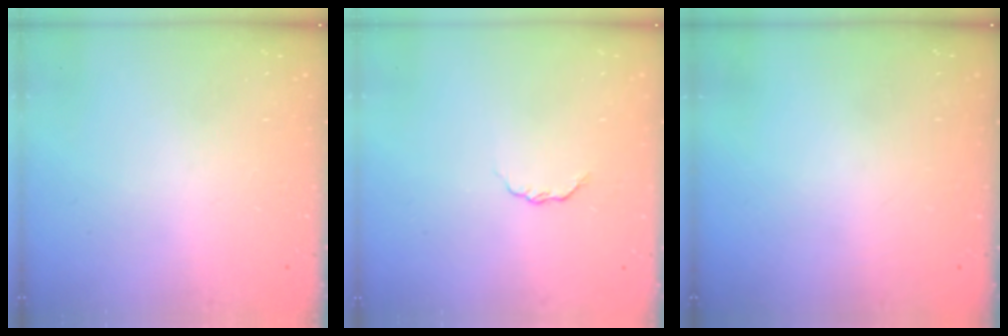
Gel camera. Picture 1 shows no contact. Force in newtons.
{"total": 3.2, "press": 3.2, "slide": 0.4}
{"total": 0.0}